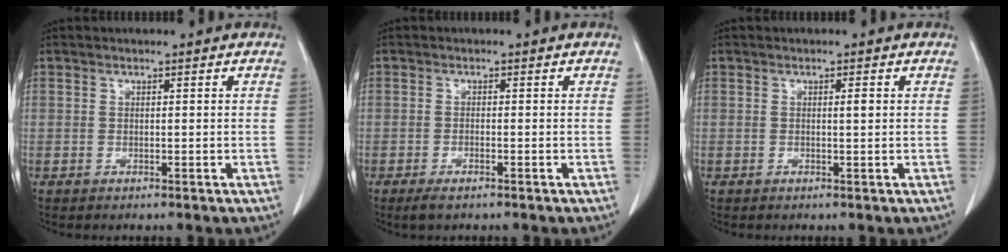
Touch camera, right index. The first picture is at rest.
{"total": 2.1, "force": [-1.4, 0.6, 1.5], "torque": [-0.030, -0.004, -0.022]}
{"total": 1.0, "force": [0.3, 0.1, 1.0], "torque": [-0.017, 0.000, 0.003]}